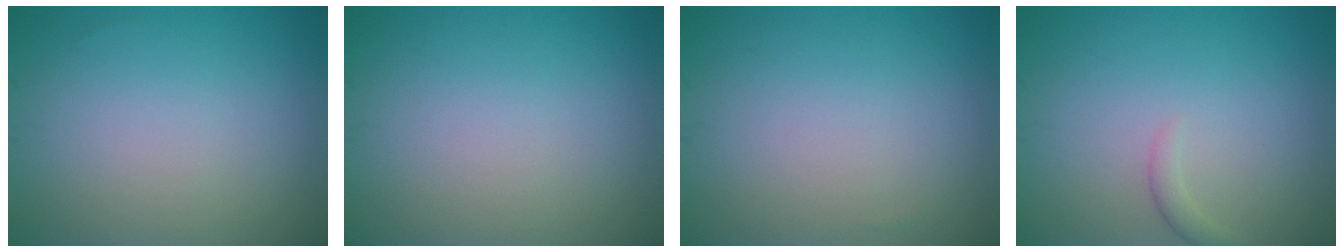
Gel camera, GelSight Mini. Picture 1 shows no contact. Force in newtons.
{"total": 0.0}
{"total": 0.0}
{"total": 1.1, "press": 1.1, "slide": 0.2}